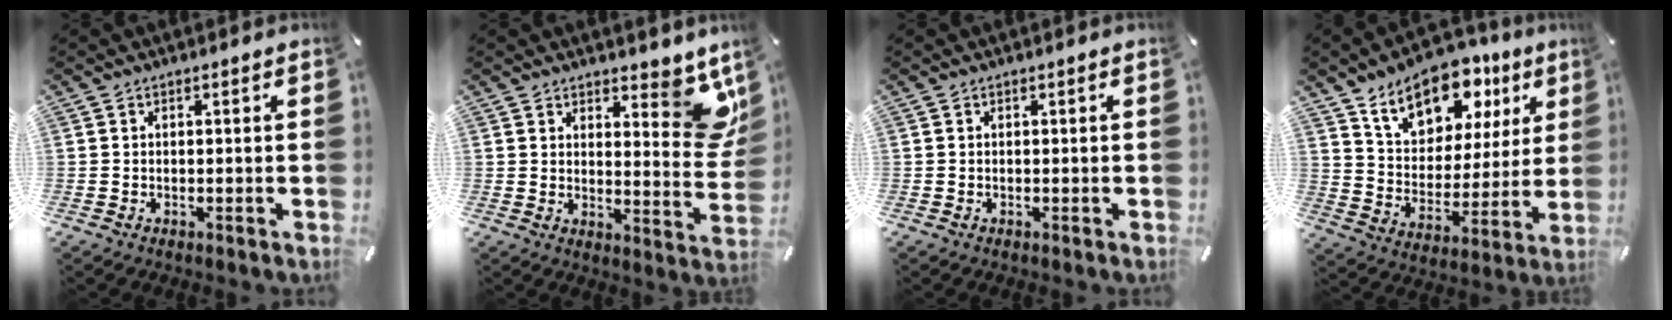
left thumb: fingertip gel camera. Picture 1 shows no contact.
{"total": 10.7, "force": [7.1, 4.7, 6.4], "torque": [-0.051, -0.059, 0.121]}
{"total": 0.0}
{"total": 15.6, "force": [10.8, 9.3, 6.5], "torque": [-0.108, -0.068, 0.188]}